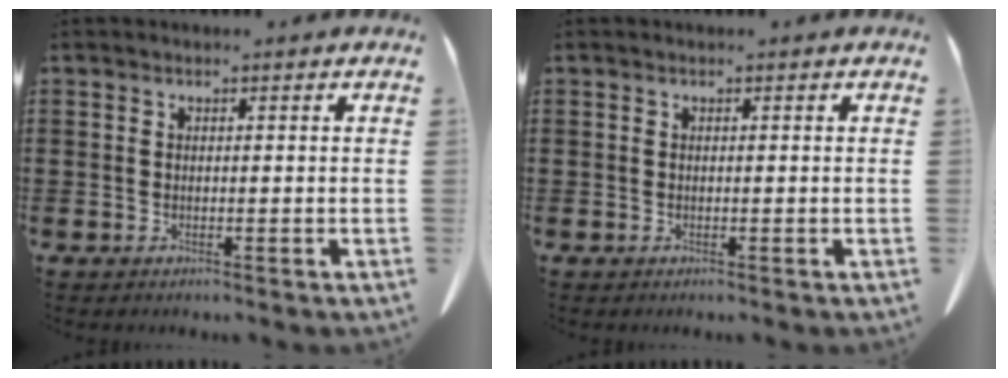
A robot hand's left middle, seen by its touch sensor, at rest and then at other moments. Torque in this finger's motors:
{"motor_torque": [0.97, -1.17, 0.00, 0.01]}